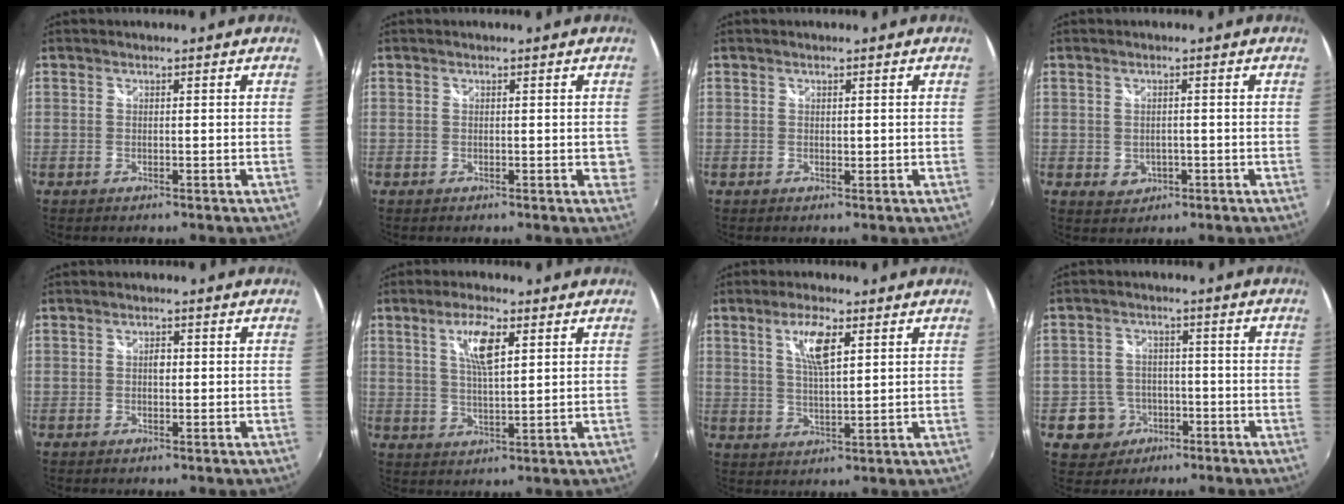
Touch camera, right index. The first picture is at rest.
{"total": 1.8, "force": [0.1, 1.0, 1.4], "torque": [-0.013, 0.001, 0.004]}
{"total": 0.6, "force": [0.4, 0.3, 0.4], "torque": [-0.004, 0.000, 0.006]}
{"total": 3.2, "force": [-0.5, 2.6, 1.8], "torque": [-0.036, -0.002, -0.001]}
{"total": 1.3, "force": [0.0, 0.9, 0.9], "torque": [-0.015, 0.004, -0.002]}
{"total": 6.9, "force": [2.9, 1.9, 5.9], "torque": [-0.108, 0.003, 0.054]}
{"total": 6.5, "force": [2.9, 1.8, 5.6], "torque": [-0.102, 0.002, 0.055]}
{"total": 6.4, "force": [-2.9, 5.7, 0.6], "torque": [-0.030, 0.019, -0.040]}